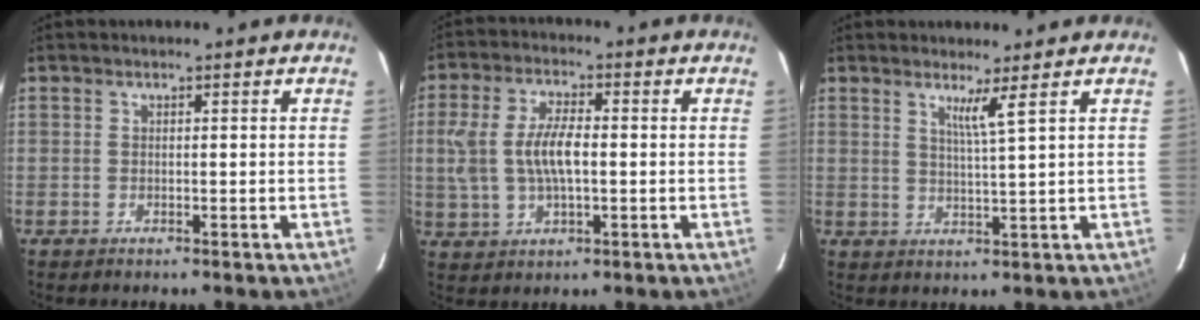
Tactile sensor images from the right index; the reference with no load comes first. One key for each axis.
{"total": 9.3, "fx": -0.1, "fy": 4.3, "fz": 8.2, "tx": -0.168, "ty": 0.010, "tz": 0.004}
{"total": 3.2, "fx": 2.0, "fy": -1.0, "fz": 2.4, "tx": -0.044, "ty": -0.014, "tz": 0.032}